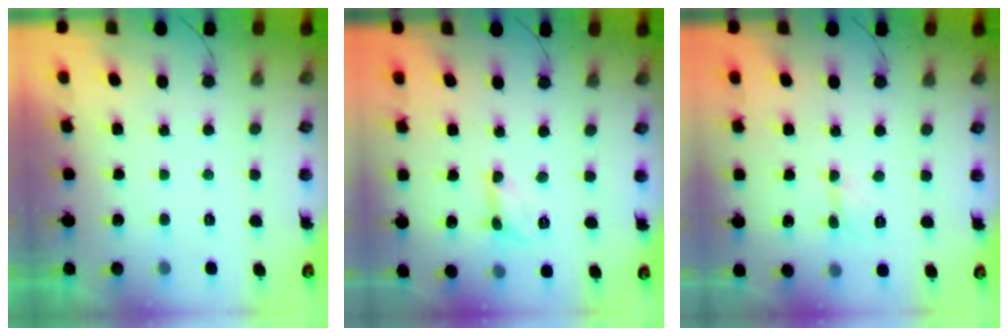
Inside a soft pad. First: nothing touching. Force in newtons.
{"total": 2.6, "press": 2.6, "slide": 0.2}
{"total": 3.6, "press": 3.6, "slide": 0.5}